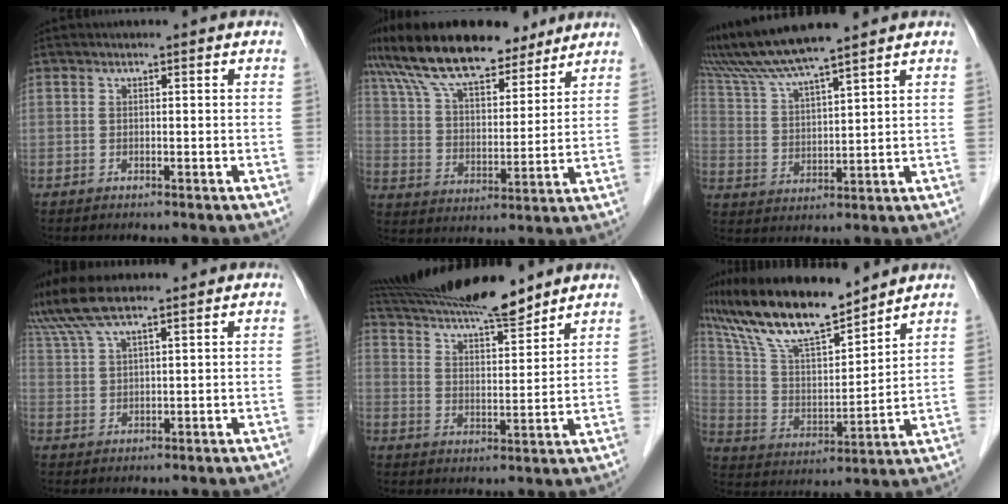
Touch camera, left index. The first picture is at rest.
{"total": 20.4, "force": [16.0, 6.8, 10.5], "torque": [-0.199, 0.052, 0.267]}
{"total": 11.1, "force": [9.8, -0.8, 5.2], "torque": [-0.108, 0.023, 0.187]}
{"total": 8.2, "force": [7.0, 0.5, 4.4], "torque": [-0.092, 0.030, 0.133]}
{"total": 16.5, "force": [14.6, 1.4, 7.5], "torque": [-0.133, 0.012, 0.247]}
{"total": 16.0, "force": [13.5, 2.5, 8.3], "torque": [-0.166, 0.006, 0.256]}